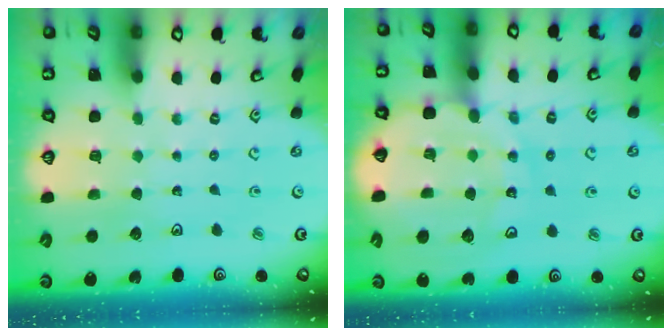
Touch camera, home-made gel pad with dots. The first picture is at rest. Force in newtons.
{"total": 13.5, "press": 13.5, "slide": 1.2}